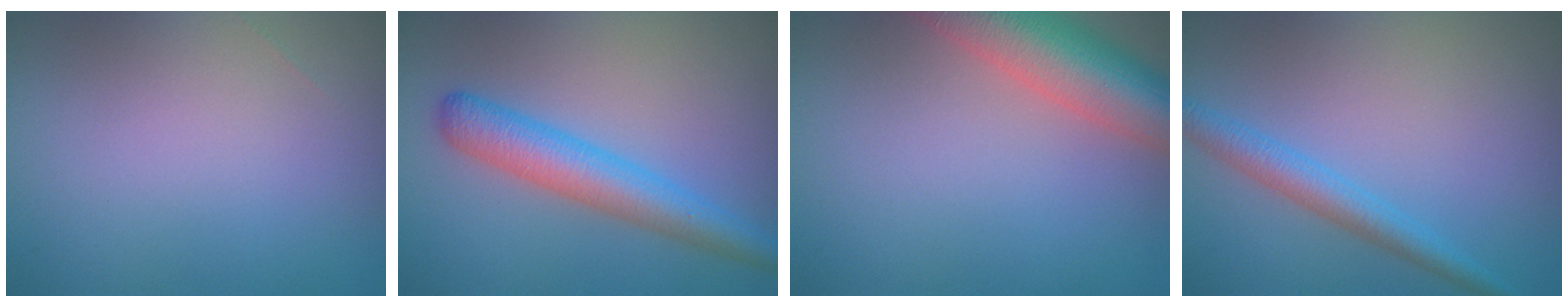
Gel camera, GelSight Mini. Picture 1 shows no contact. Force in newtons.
{"total": 4.8, "press": 4.8, "slide": 0.1}
{"total": 8.9, "press": 8.8, "slide": 0.7}
{"total": 2.8, "press": 2.8, "slide": 0.0}